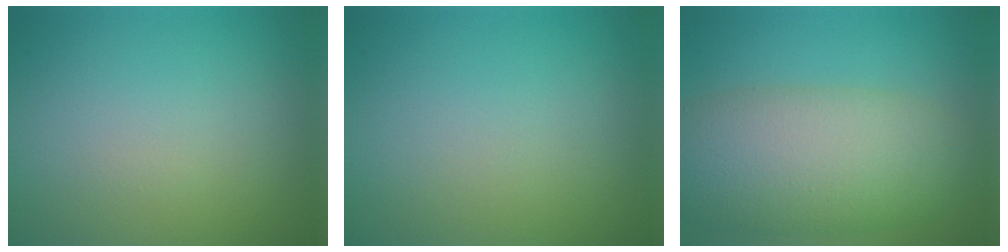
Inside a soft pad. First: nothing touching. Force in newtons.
{"total": 0.0}
{"total": 9.2, "press": 9.2, "slide": 0.5}